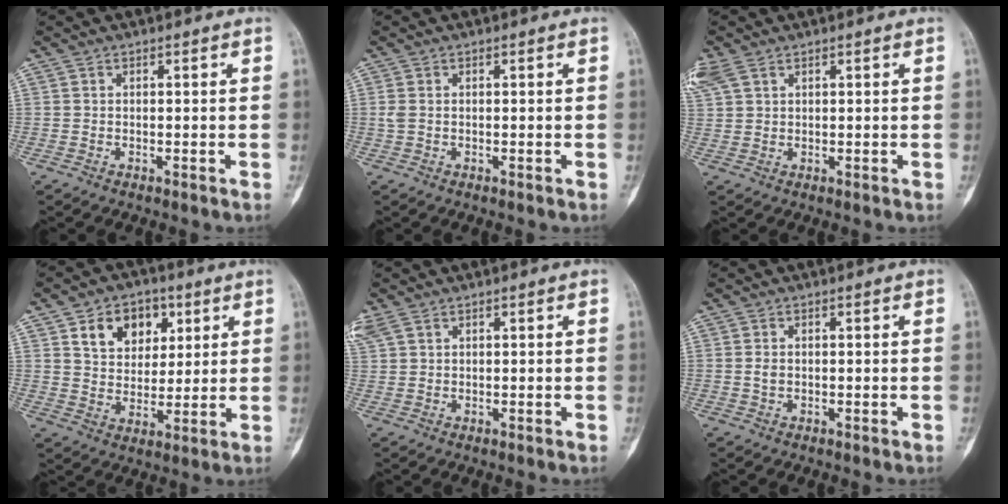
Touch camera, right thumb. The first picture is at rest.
{"total": 1.2, "force": [0.1, 0.8, 0.9], "torque": [-0.031, 0.002, 0.003]}
{"total": 4.1, "force": [2.4, 2.4, 2.2], "torque": [-0.066, 0.015, 0.062]}
{"total": 11.0, "force": [4.8, 8.0, 5.8], "torque": [-0.052, -0.018, 0.082]}
{"total": 2.9, "force": [1.8, 1.7, 1.5], "torque": [-0.048, 0.015, 0.047]}
{"total": 1.3, "force": [0.0, 1.0, 0.9], "torque": [-0.013, 0.000, 0.000]}